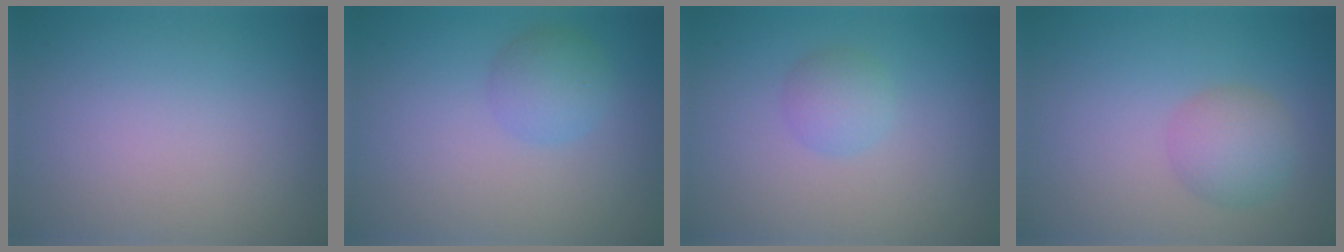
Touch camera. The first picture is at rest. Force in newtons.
{"total": 2.4, "press": 2.4, "slide": 0.1}
{"total": 1.8, "press": 1.8, "slide": 0.2}
{"total": 2.9, "press": 2.9, "slide": 0.2}